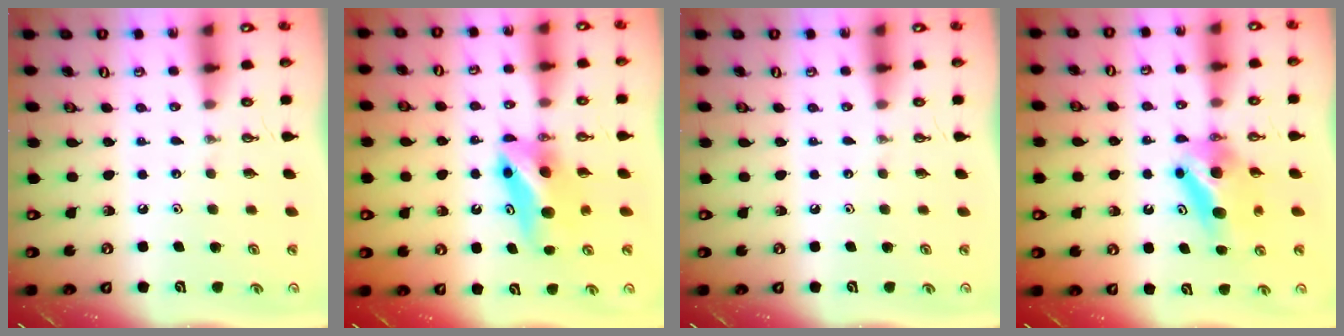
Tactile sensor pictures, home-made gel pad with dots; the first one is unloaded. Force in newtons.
{"total": 8.0, "press": 7.2, "slide": 3.4}
{"total": 0.0}
{"total": 6.3, "press": 6.2, "slide": 0.8}